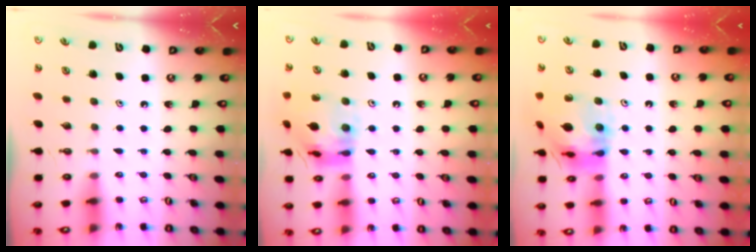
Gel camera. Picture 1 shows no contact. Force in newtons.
{"total": 15.0, "press": 14.9, "slide": 1.6}
{"total": 16.5, "press": 16.4, "slide": 2.0}